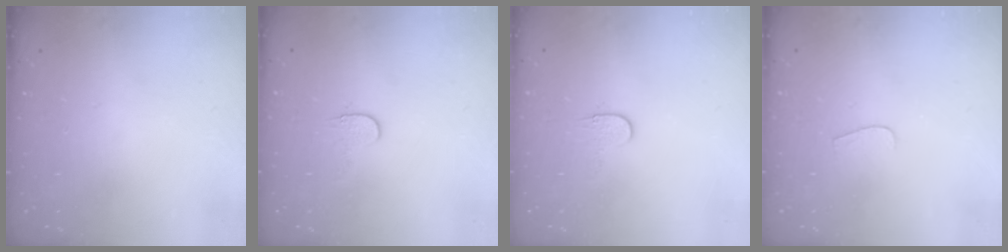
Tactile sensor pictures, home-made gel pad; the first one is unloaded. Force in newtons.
{"total": 3.5, "press": 3.5, "slide": 0.4}
{"total": 3.8, "press": 3.8, "slide": 0.3}
{"total": 3.7, "press": 3.7, "slide": 0.3}